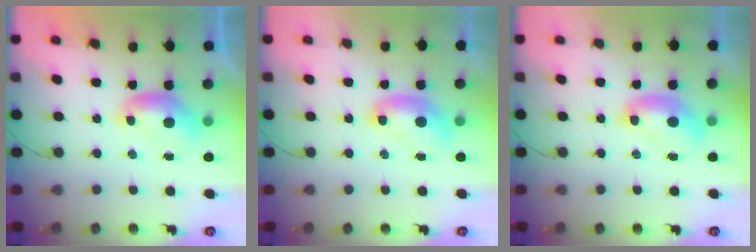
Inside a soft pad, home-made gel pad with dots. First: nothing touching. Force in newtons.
{"total": 2.1, "press": 2.1, "slide": 0.2}
{"total": 2.1, "press": 2.1, "slide": 0.2}